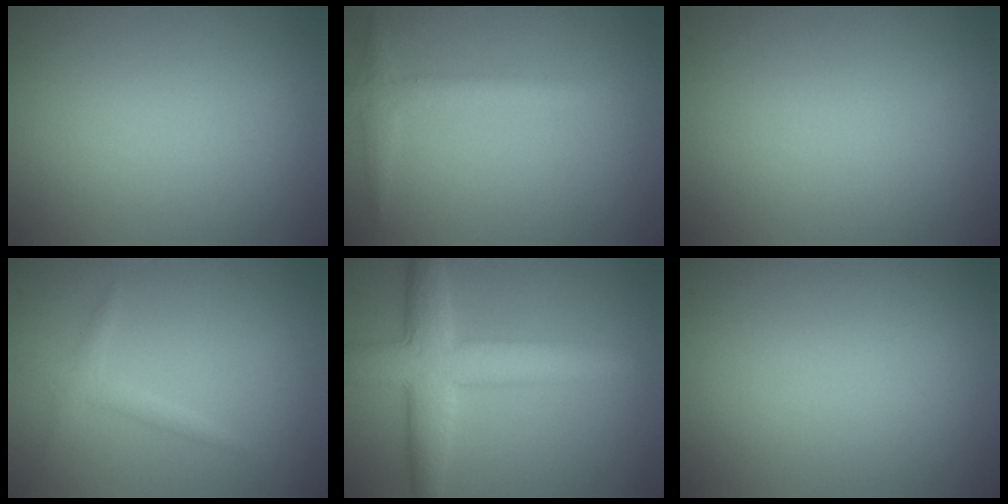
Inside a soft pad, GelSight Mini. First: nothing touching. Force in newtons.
{"total": 1.9, "press": 1.9, "slide": 0.1}
{"total": 0.0}
{"total": 1.3, "press": 1.3, "slide": 0.0}
{"total": 6.5, "press": 6.5, "slide": 0.2}
{"total": 0.0}